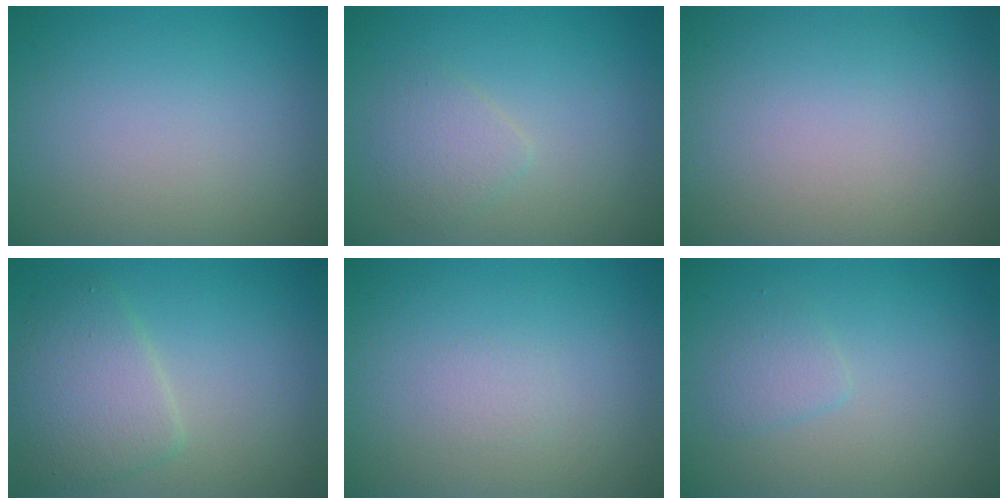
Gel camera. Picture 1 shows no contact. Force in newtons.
{"total": 1.9, "press": 1.9, "slide": 0.1}
{"total": 0.0}
{"total": 4.1, "press": 4.1, "slide": 0.1}
{"total": 0.6, "press": 0.6, "slide": 0.1}
{"total": 1.4, "press": 1.4, "slide": 0.1}